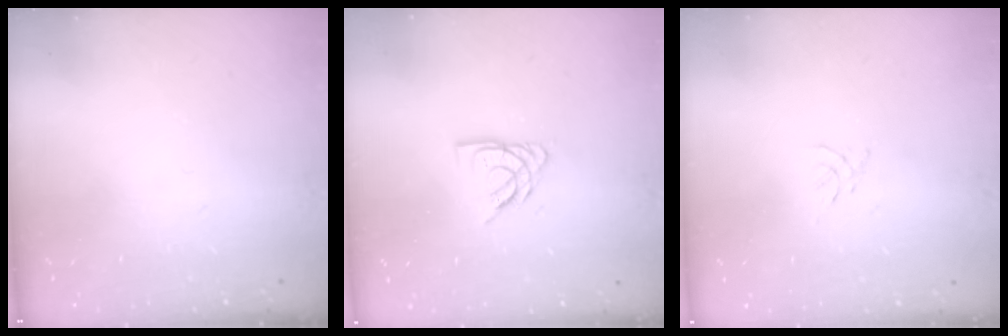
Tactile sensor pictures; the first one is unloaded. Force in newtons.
{"total": 7.1, "press": 7.0, "slide": 0.6}
{"total": 0.0}